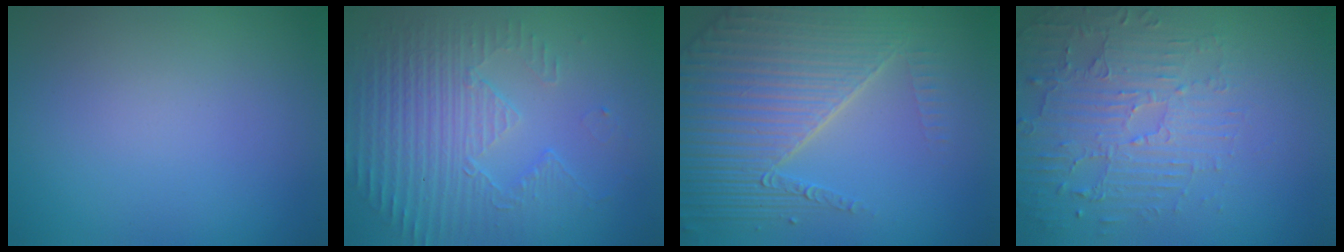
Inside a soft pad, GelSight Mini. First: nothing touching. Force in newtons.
{"total": 5.6, "press": 3.5, "slide": 4.4}
{"total": 8.1, "press": 5.9, "slide": 5.7}
{"total": 4.7, "press": 3.7, "slide": 2.9}